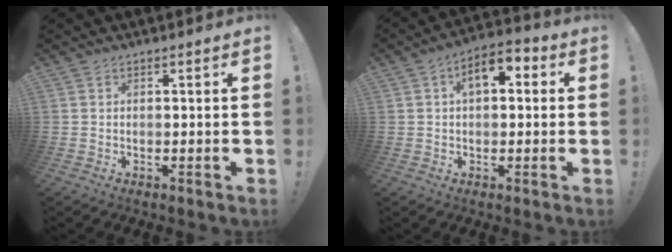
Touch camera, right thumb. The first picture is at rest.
{"total": 7.9, "force": [2.0, 4.7, 6.1], "torque": [-0.085, 0.001, 0.035]}